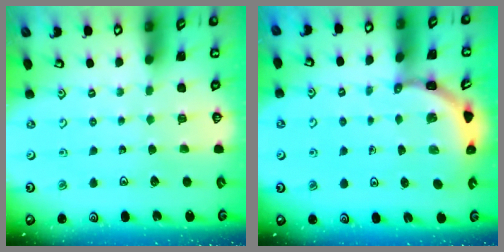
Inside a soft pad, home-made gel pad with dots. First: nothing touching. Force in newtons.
{"total": 3.6, "press": 3.6, "slide": 0.2}